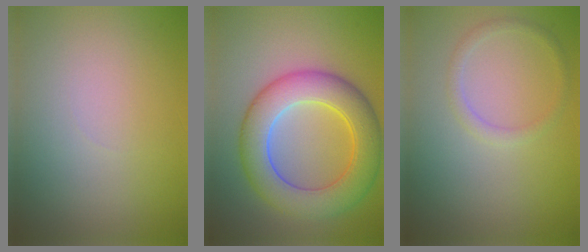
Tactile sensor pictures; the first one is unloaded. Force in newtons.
{"total": 7.9, "press": 7.9, "slide": 0.2}
{"total": 1.3, "press": 1.3, "slide": 0.1}